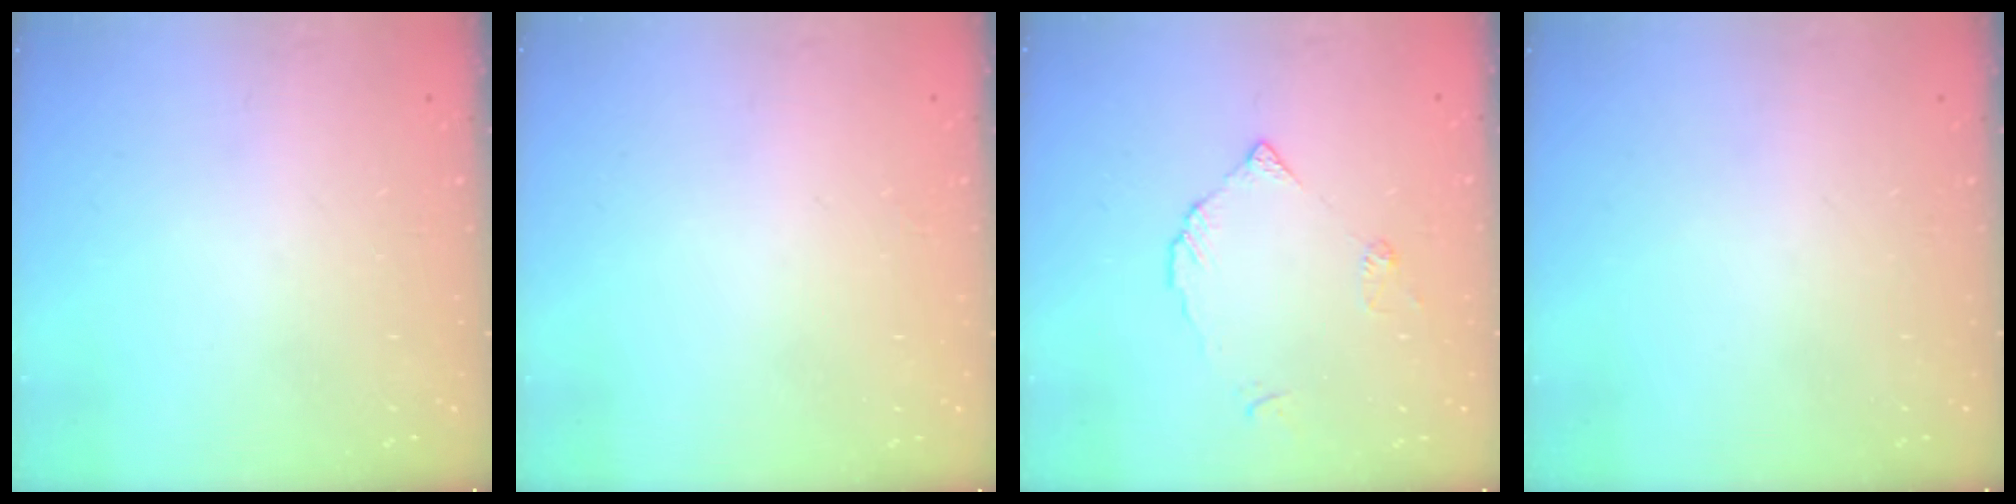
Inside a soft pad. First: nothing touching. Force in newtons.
{"total": 2.1, "press": 2.1, "slide": 0.2}
{"total": 4.0, "press": 4.0, "slide": 0.4}
{"total": 0.0}